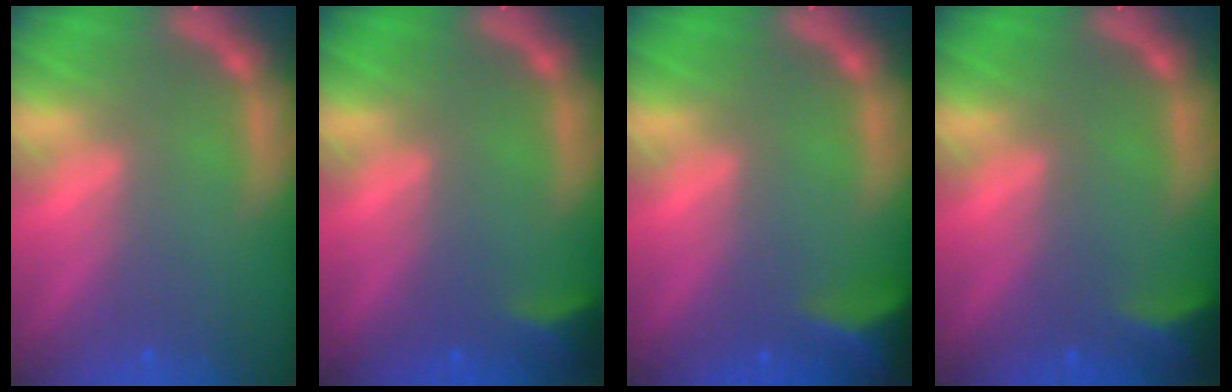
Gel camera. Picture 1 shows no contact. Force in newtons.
{"total": 2.4}
{"total": 4.5}
{"total": 2.9}